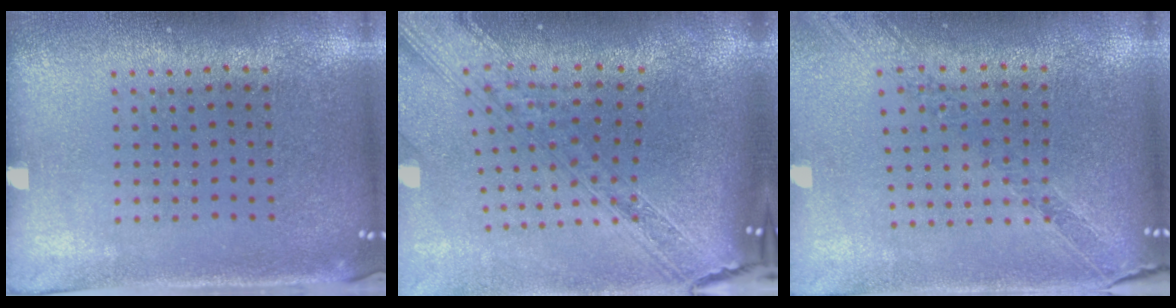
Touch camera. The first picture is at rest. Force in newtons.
{"total": 3.9, "press": 2.8, "slide": 2.6}
{"total": 1.1, "press": 1.1, "slide": 0.2}